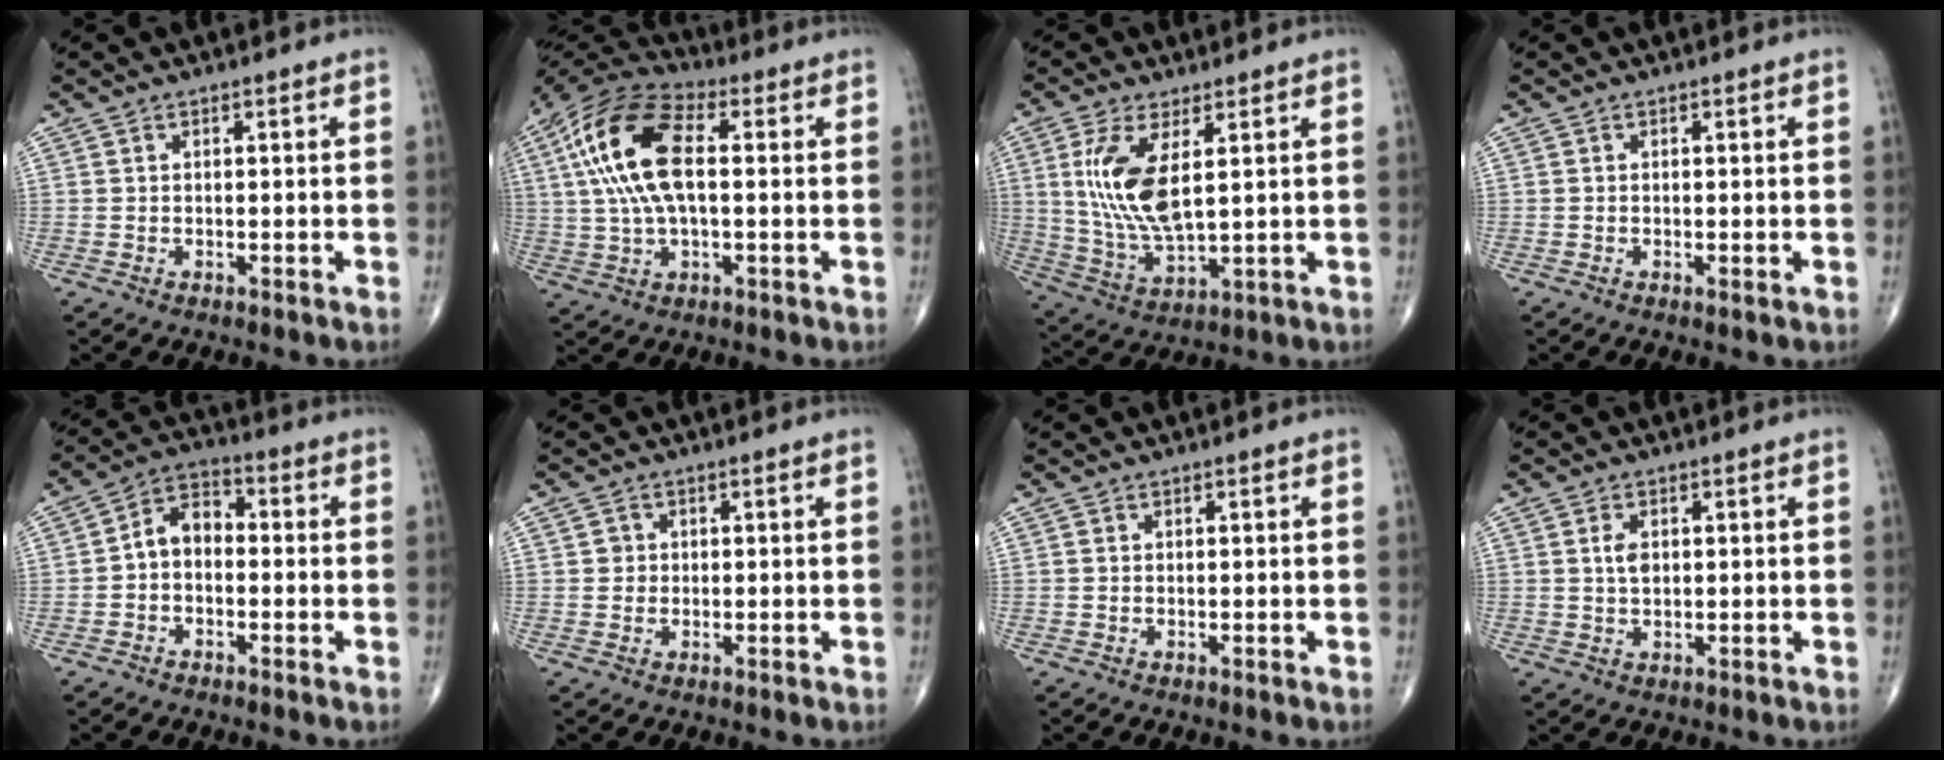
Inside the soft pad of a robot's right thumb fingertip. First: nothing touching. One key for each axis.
{"total": 16.6, "fx": 2.5, "fy": 8.0, "fz": 14.4, "tx": -0.294, "ty": 0.026, "tz": 0.039}
{"total": 12.2, "fx": 3.1, "fy": 4.8, "fz": 10.8, "tx": -0.227, "ty": -0.019, "tz": 0.071}
{"total": 0.5, "fx": -0.1, "fy": 0.2, "fz": 0.5, "tx": -0.013, "ty": -0.004, "tz": -0.002}
{"total": 6.6, "fx": -0.7, "fy": 4.6, "fz": 4.6, "tx": -0.063, "ty": 0.027, "tz": -0.030}
{"total": 1.6, "fx": 0.1, "fy": 1.6, "fz": 0.4, "tx": 0.003, "ty": 0.003, "tz": 0.001}
{"total": 0.0}
{"total": 2.8, "fx": 0.5, "fy": 1.7, "fz": 2.1, "tx": -0.033, "ty": -0.003, "tz": 0.009}